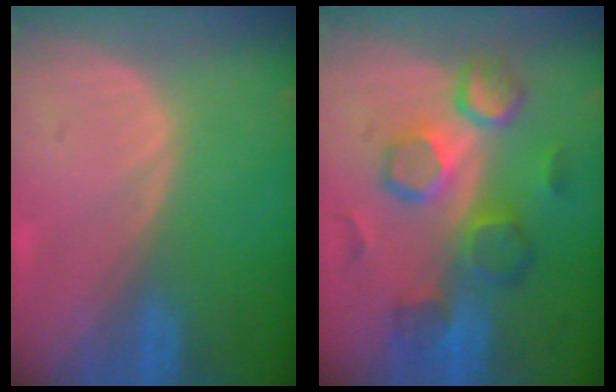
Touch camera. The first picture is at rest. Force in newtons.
{"total": 9.3, "press": 9.0, "slide": 2.3}